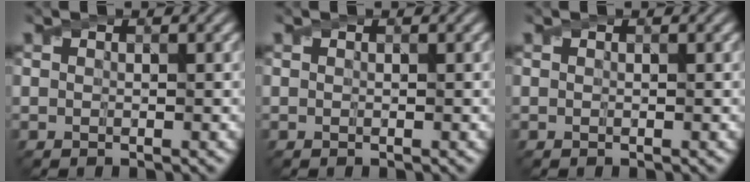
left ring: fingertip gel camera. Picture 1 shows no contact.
{"total": 0.0}
{"total": 0.0}